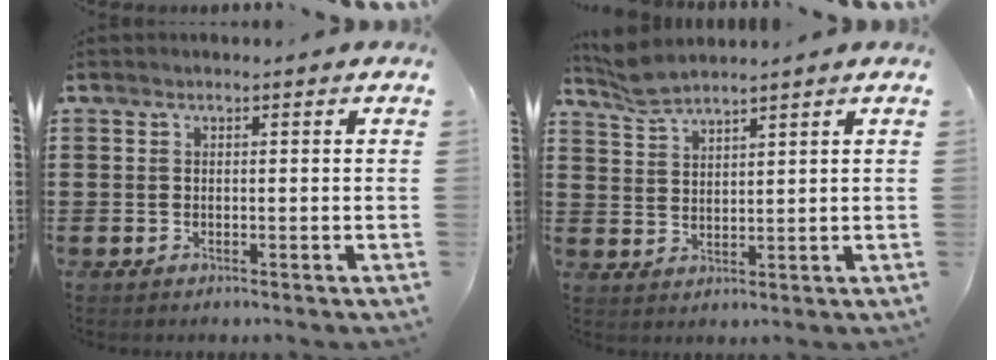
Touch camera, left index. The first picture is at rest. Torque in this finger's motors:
{"motor_torque": [0.23, -0.16, 0.19, 0.07]}